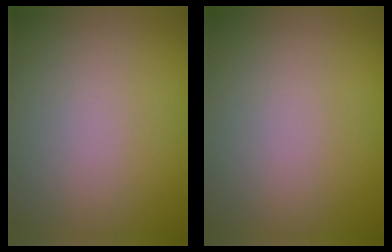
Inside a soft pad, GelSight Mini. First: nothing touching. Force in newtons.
{"total": 0.0}